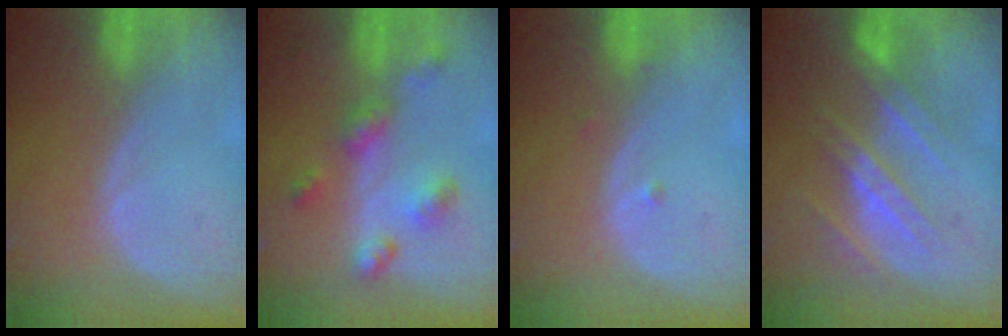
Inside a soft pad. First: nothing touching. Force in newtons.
{"total": 6.8, "press": 6.0, "slide": 3.2}
{"total": 0.9, "press": 0.7, "slide": 0.5}
{"total": 7.8, "press": 7.4, "slide": 2.6}